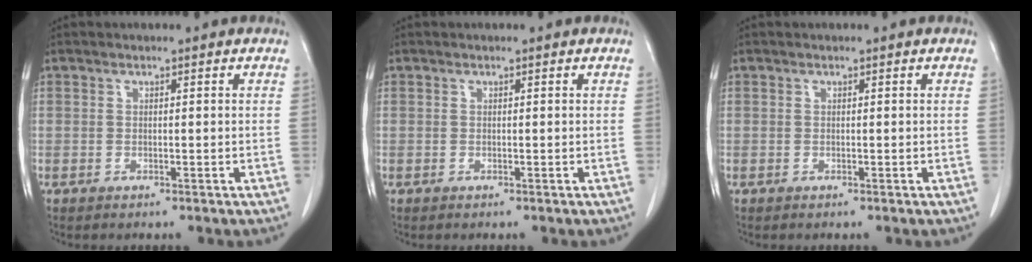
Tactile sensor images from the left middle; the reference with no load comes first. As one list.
[{"total": 0.0}, {"total": 0.0}]